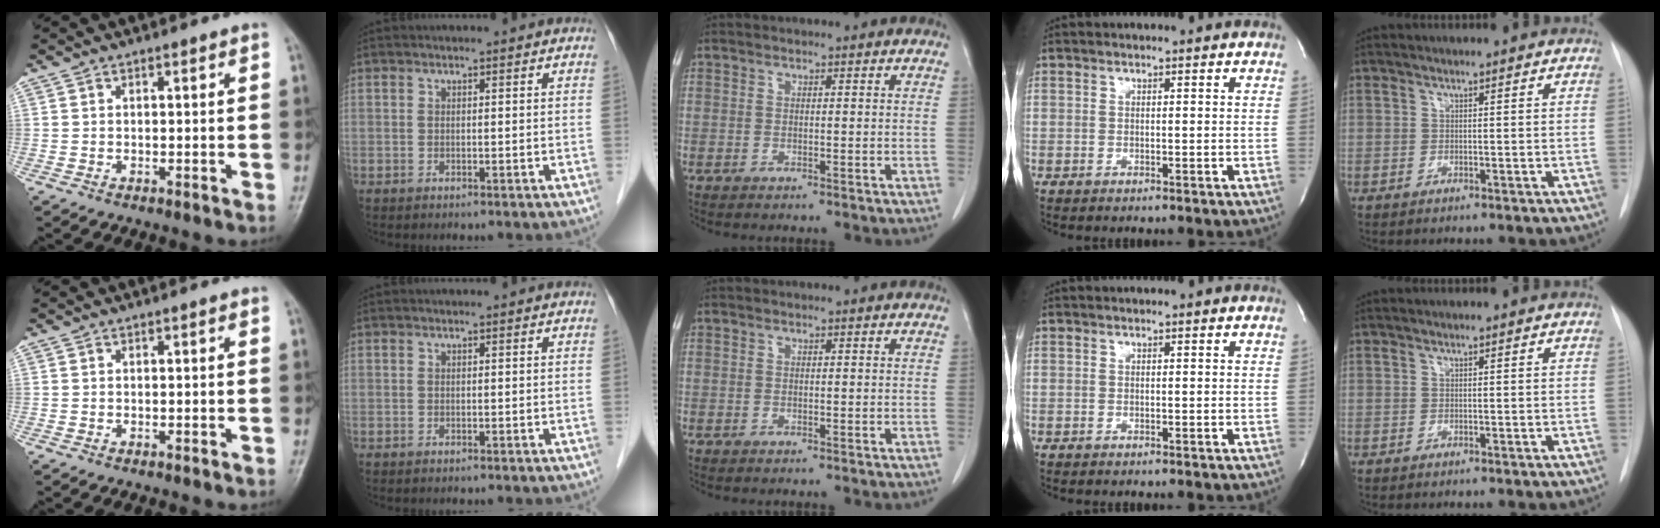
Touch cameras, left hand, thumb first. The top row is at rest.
{}